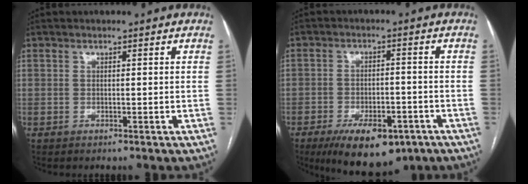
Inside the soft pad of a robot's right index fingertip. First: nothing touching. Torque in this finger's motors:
{"motor_torque": [0.81, -0.74, 0.27, 0.02]}